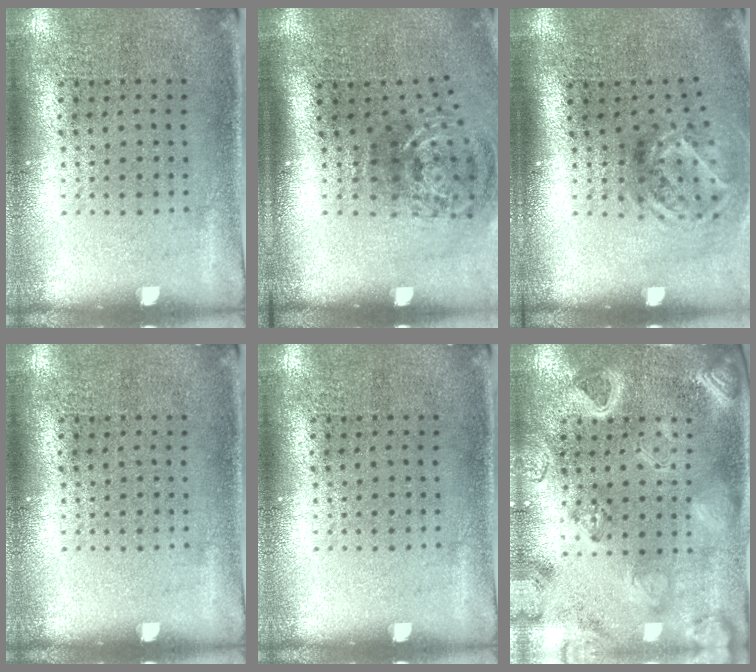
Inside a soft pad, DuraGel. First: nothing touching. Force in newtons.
{"total": 1.6, "press": 1.2, "slide": 1.1}
{"total": 1.9, "press": 1.3, "slide": 1.5}
{"total": 0.0}
{"total": 0.0}
{"total": 3.2, "press": 3.1, "slide": 1.1}